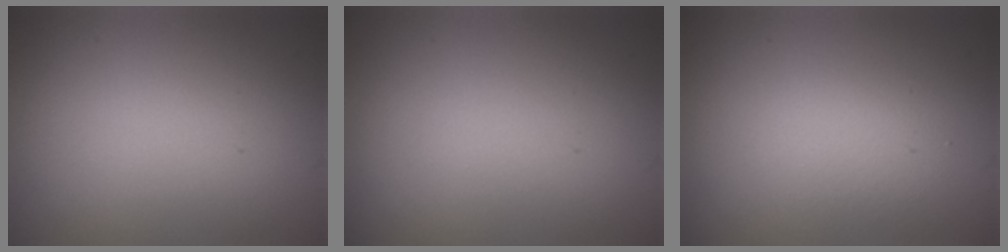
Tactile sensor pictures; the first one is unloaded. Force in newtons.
{"total": 0.0}
{"total": 2.2, "press": 2.2, "slide": 0.3}